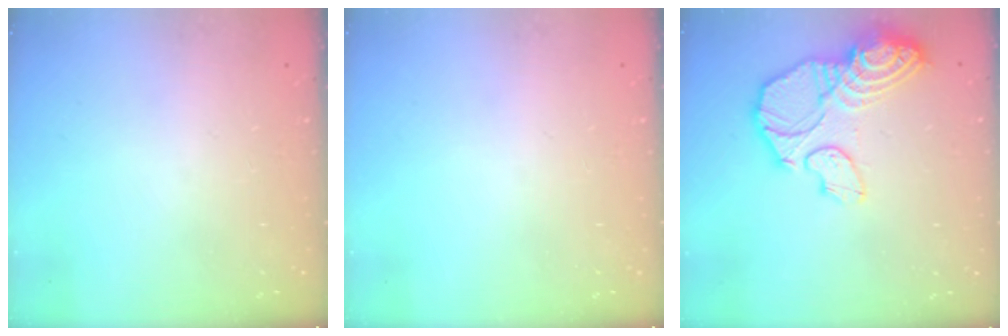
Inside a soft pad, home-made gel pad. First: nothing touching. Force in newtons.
{"total": 0.0}
{"total": 17.2, "press": 17.1, "slide": 1.6}